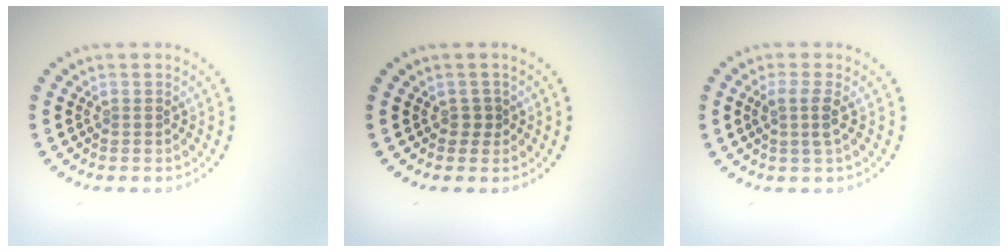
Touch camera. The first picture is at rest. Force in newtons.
{"total": 0.9, "press": 0.8, "slide": 0.4}
{"total": 2.0, "press": 1.6, "slide": 1.2}